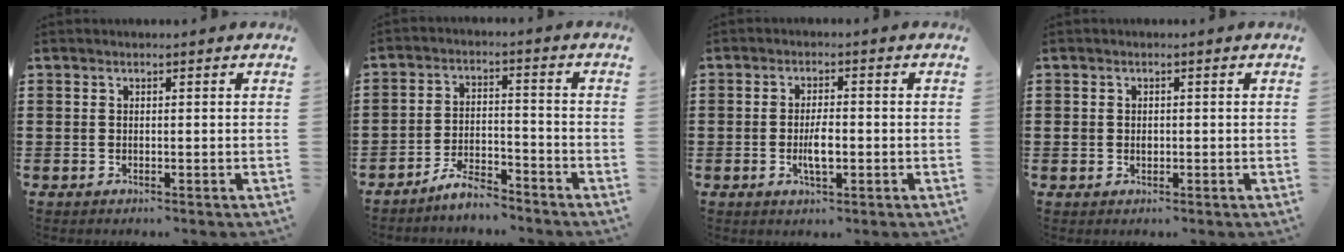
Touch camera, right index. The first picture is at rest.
{"total": 4.9, "force": [-4.7, 0.5, 1.4], "torque": [-0.032, 0.006, -0.093]}
{"total": 4.1, "force": [-0.8, 1.3, 3.8], "torque": [-0.073, -0.002, -0.015]}
{"total": 1.1, "force": [0.0, 1.0, 0.6], "torque": [-0.014, 0.005, -0.001]}